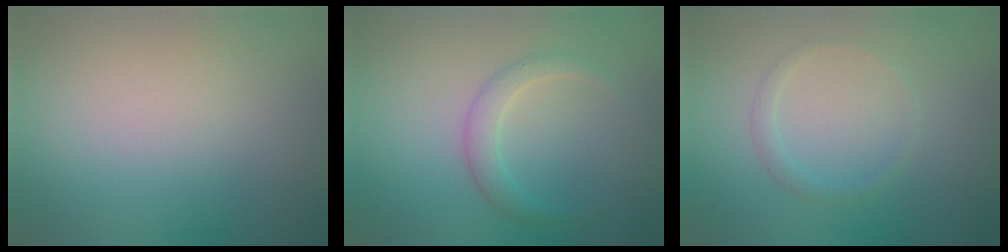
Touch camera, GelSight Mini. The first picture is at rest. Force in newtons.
{"total": 1.9, "press": 1.9, "slide": 0.1}
{"total": 1.1, "press": 1.1, "slide": 0.1}